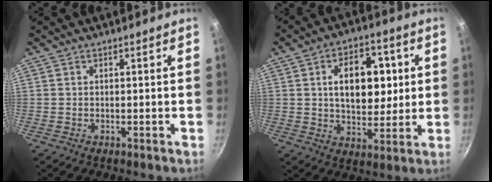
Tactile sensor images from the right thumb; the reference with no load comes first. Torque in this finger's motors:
{"motor_torque": [1.56, 1.46, 1.19, 0.01, 0.32]}